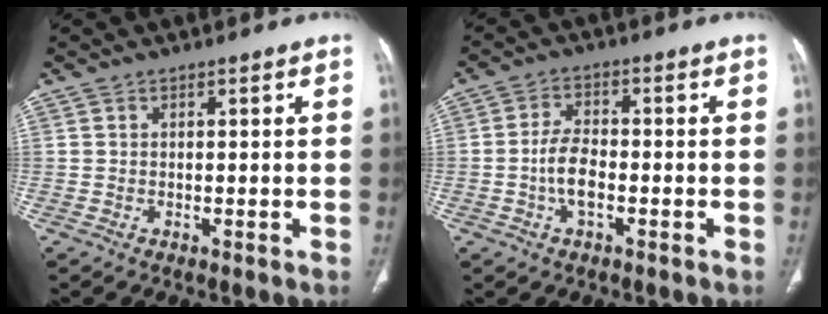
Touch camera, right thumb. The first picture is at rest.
{"total": 5.8, "force": [-1.6, 2.9, 4.7], "torque": [-0.090, 0.017, -0.032]}